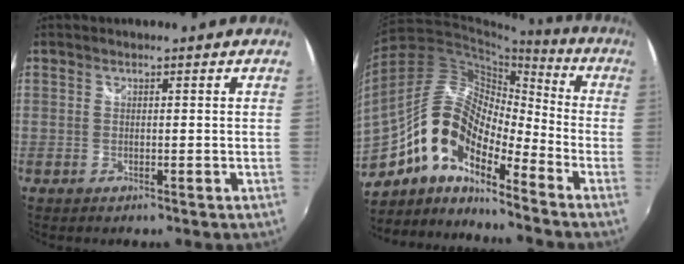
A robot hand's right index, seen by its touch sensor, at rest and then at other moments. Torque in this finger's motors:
{"motor_torque": [1.11, -1.03, 0.83, 0.21]}